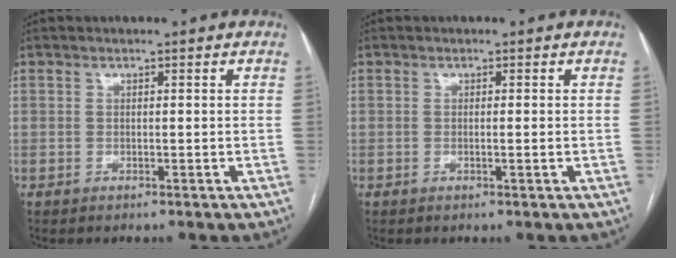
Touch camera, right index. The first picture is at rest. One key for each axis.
{"total": 1.1, "fx": -0.2, "fy": -0.2, "fz": 1.0, "tx": -0.018, "ty": -0.002, "tz": -0.003}